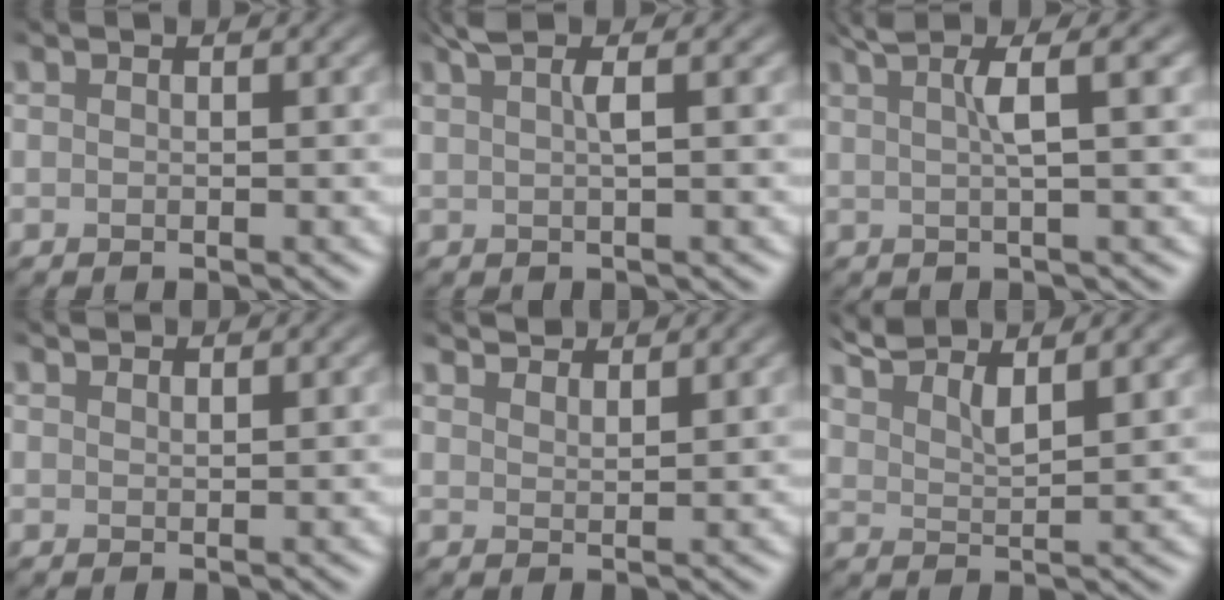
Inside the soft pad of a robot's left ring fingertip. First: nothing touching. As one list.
[{"total": 2.7, "force": [1.4, 0.5, 2.2], "torque": [-0.034, 0.004, 0.024]}, {"total": 4.3, "force": [2.0, 0.7, 3.8], "torque": [-0.056, 0.013, 0.031]}, {"total": 1.0, "force": [0.9, 0.1, 0.2], "torque": [-0.004, 0.001, 0.018]}, {"total": 2.4, "force": [2.4, 0.2, 0.4], "torque": [-0.006, 0.004, 0.040]}, {"total": 4.9, "force": [3.9, 1.3, 2.8], "torque": [-0.057, 0.007, 0.075]}]